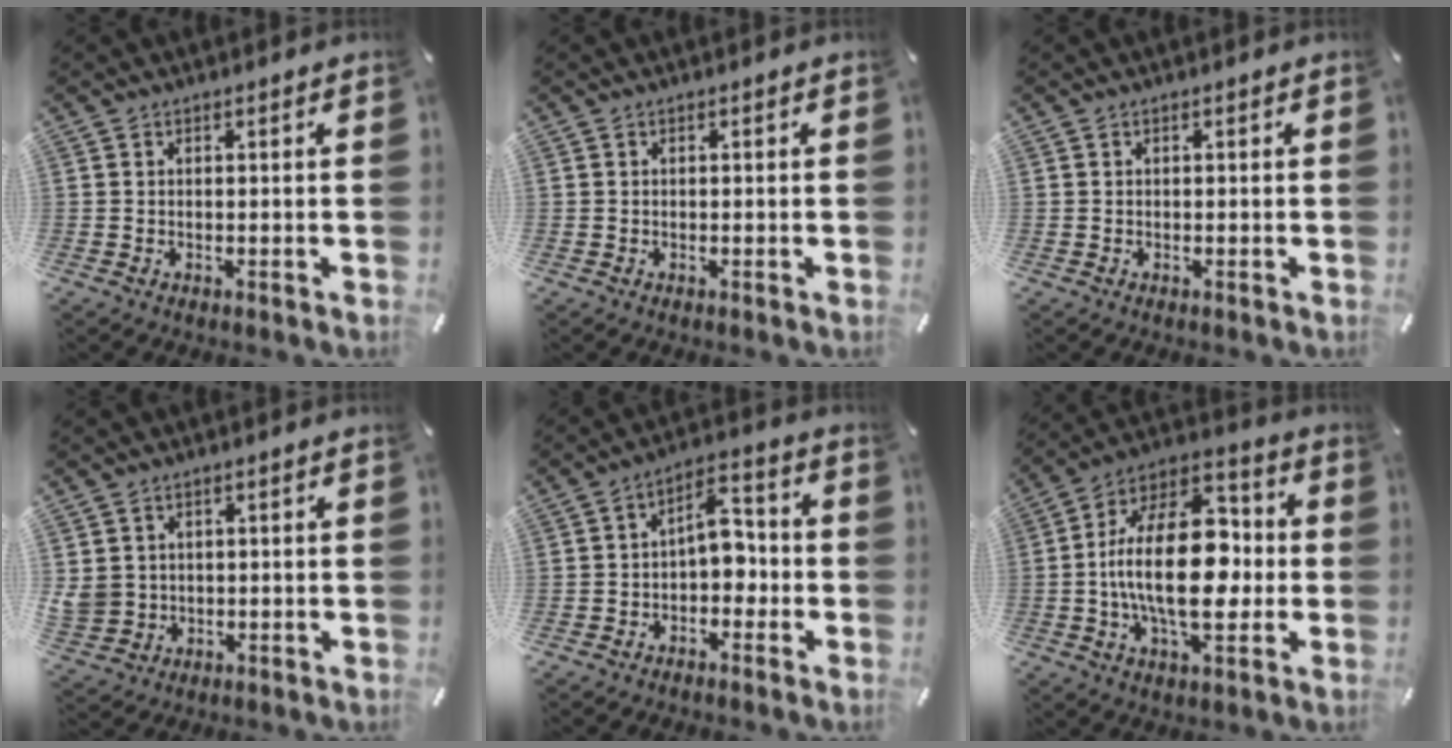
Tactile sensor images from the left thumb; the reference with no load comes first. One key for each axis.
{"total": 0.0}
{"total": 0.0}
{"total": 4.8, "fx": 1.0, "fy": 4.6, "fz": 0.8, "tx": -0.031, "ty": -0.001, "tz": 0.019}
{"total": 7.8, "fx": -1.2, "fy": 5.1, "fz": 5.8, "tx": -0.080, "ty": 0.013, "tz": -0.025}
{"total": 22.7, "fx": -2.2, "fy": 12.4, "fz": 18.8, "tx": -0.343, "ty": -0.006, "tz": -0.043}